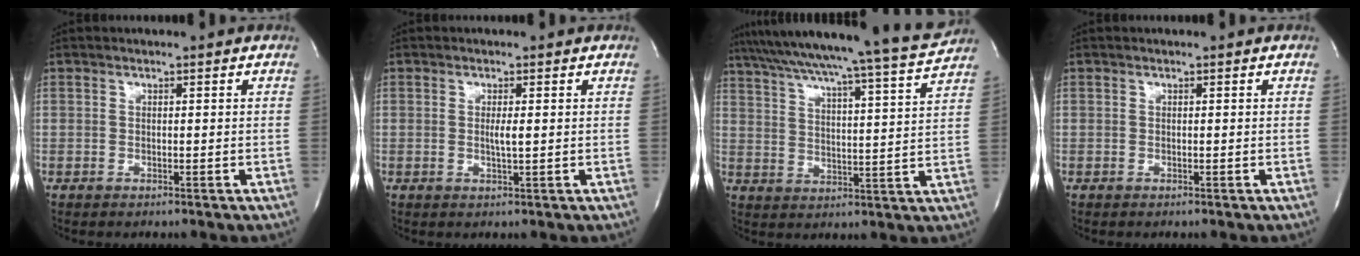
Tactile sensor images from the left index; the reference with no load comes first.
{"total": 1.8, "force": [0.1, 0.0, 1.8], "torque": [-0.038, -0.002, 0.002]}
{"total": 21.8, "force": [19.9, -1.8, 8.8], "torque": [-0.151, -0.041, 0.276]}
{"total": 0.0}